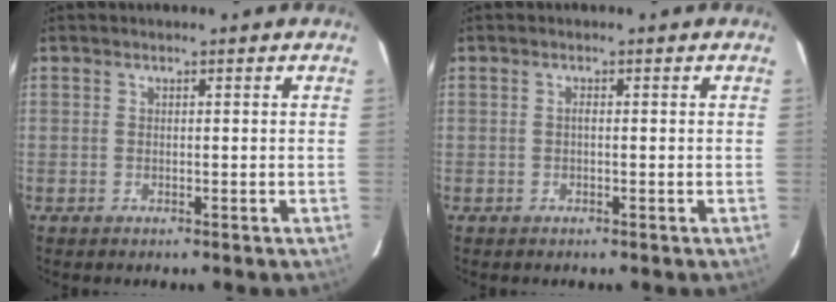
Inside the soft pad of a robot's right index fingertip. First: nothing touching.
{"total": 0.6, "force": [-0.2, 0.2, 0.5], "torque": [-0.009, 0.001, -0.004]}